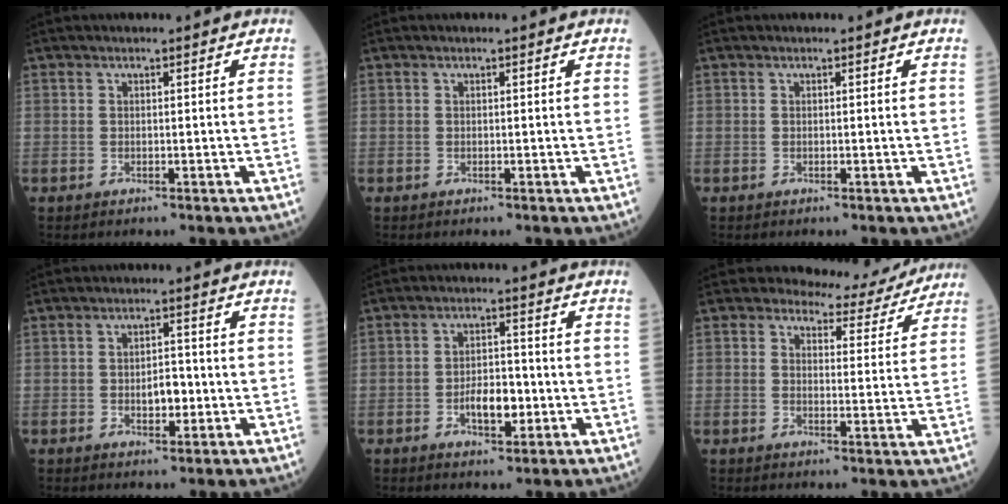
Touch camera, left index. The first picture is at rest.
{"total": 0.0}
{"total": 0.0}
{"total": 3.5, "force": [-0.8, 1.8, 2.9], "torque": [-0.044, 0.004, -0.010]}
{"total": 5.4, "force": [-1.7, 2.5, 4.5], "torque": [-0.080, 0.005, -0.026]}
{"total": 7.3, "force": [7.0, 2.2, 0.0], "torque": [0.006, -0.012, 0.074]}